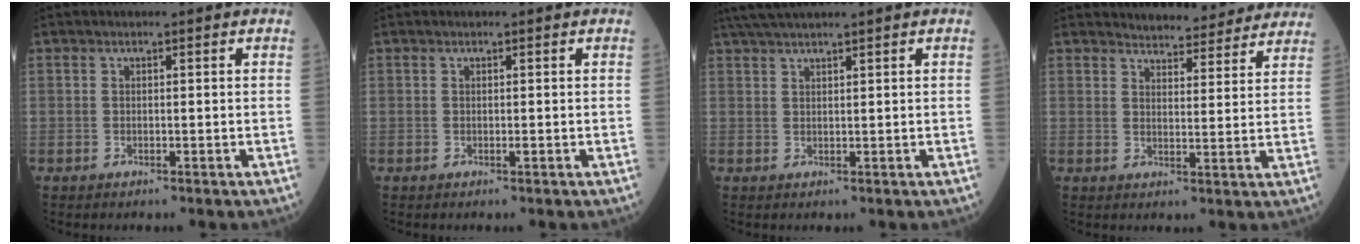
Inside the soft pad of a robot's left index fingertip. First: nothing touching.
{"total": 0.0}
{"total": 4.4, "force": [3.8, -0.8, 2.1], "torque": [-0.040, 0.025, 0.075]}
{"total": 12.2, "force": [11.7, 2.7, 2.1], "torque": [-0.004, -0.001, 0.125]}